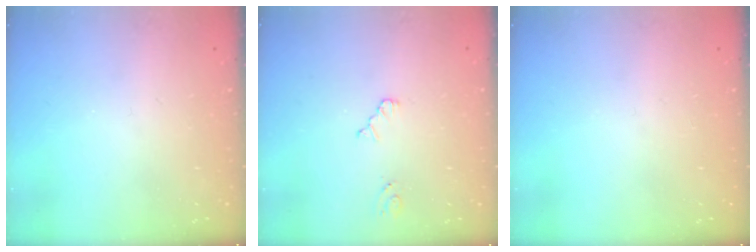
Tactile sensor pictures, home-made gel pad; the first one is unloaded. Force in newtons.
{"total": 3.6, "press": 3.5, "slide": 0.5}
{"total": 0.0}